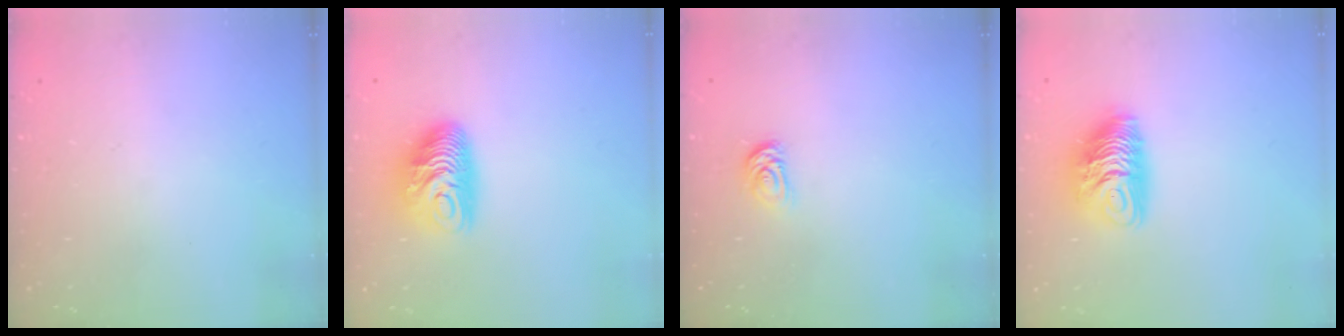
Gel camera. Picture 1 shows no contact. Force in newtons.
{"total": 10.9, "press": 10.9, "slide": 0.8}
{"total": 4.4, "press": 4.3, "slide": 0.5}
{"total": 10.2, "press": 10.2, "slide": 0.9}